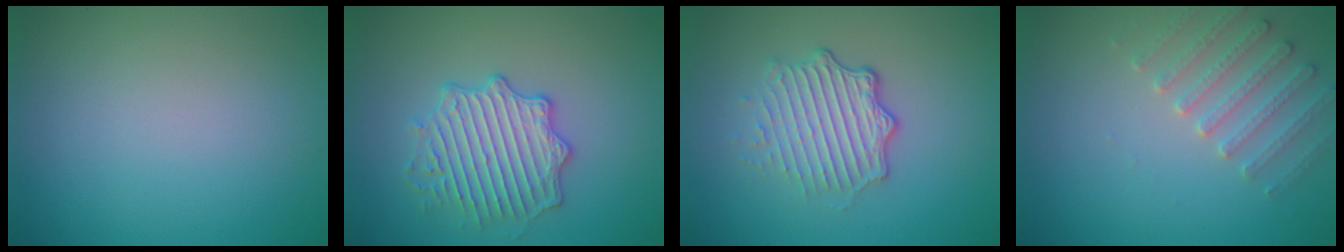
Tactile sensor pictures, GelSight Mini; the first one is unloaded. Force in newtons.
{"total": 3.9, "press": 3.8, "slide": 0.8}
{"total": 4.8, "press": 3.3, "slide": 3.4}
{"total": 3.0, "press": 2.9, "slide": 0.8}